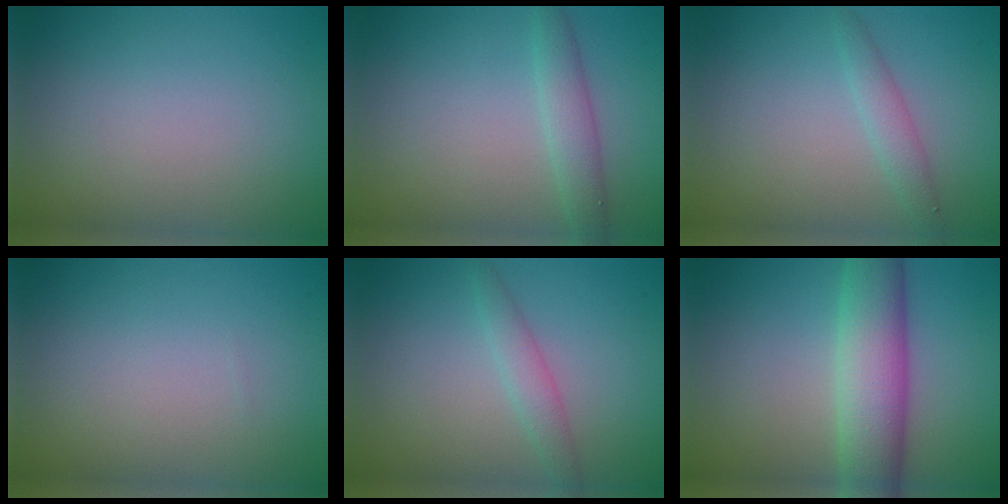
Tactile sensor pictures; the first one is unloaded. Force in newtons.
{"total": 2.4, "press": 2.4, "slide": 0.1}
{"total": 1.6, "press": 1.6, "slide": 0.0}
{"total": 0.0}
{"total": 1.9, "press": 1.9, "slide": 0.1}
{"total": 7.0, "press": 7.0, "slide": 0.2}